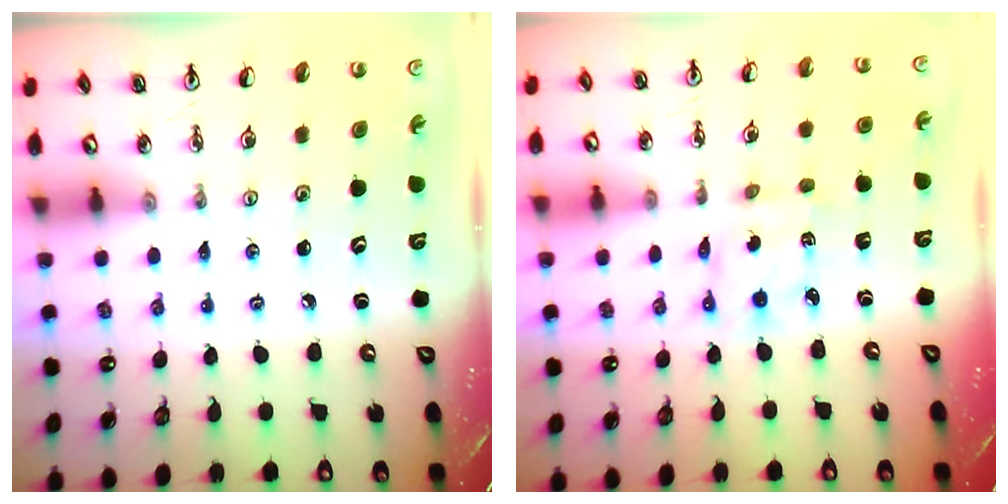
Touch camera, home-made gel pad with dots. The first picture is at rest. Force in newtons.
{"total": 2.4, "press": 2.4, "slide": 0.2}